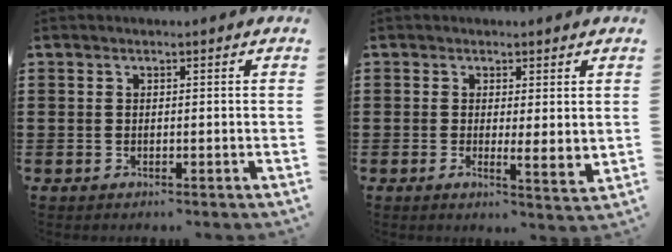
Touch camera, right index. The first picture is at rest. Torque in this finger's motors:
{"motor_torque": [-0.31, 0.17, 0.18, 0.01]}